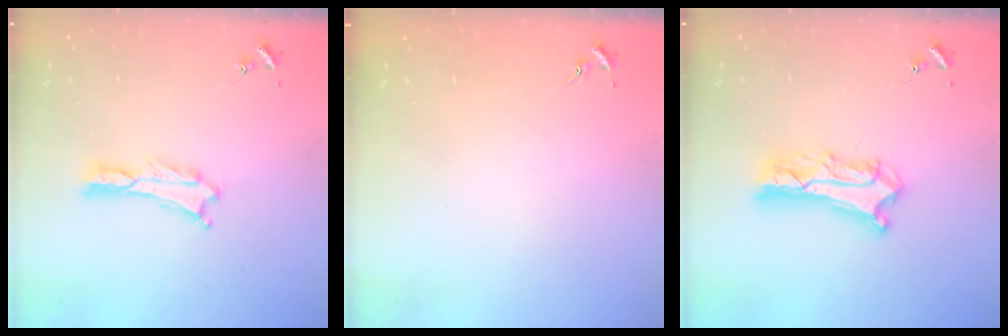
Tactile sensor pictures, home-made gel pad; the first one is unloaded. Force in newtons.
{"total": 0.0}
{"total": 8.3, "press": 8.3, "slide": 0.7}